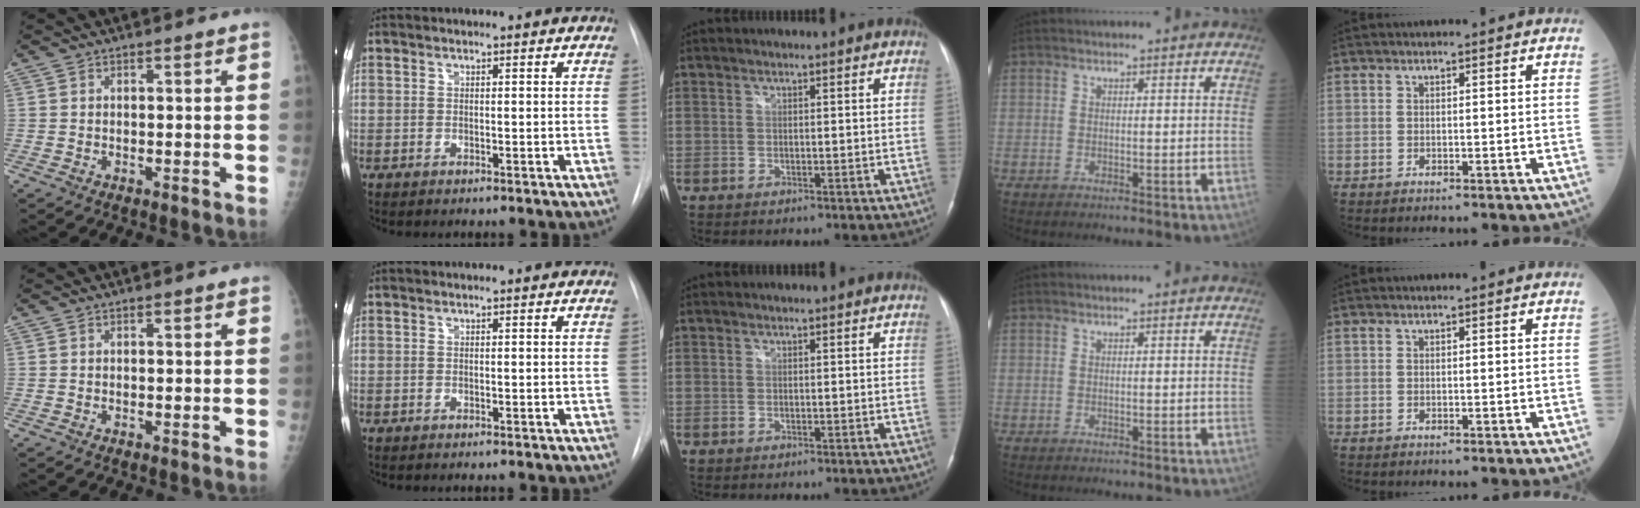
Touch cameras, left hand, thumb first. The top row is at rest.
{}